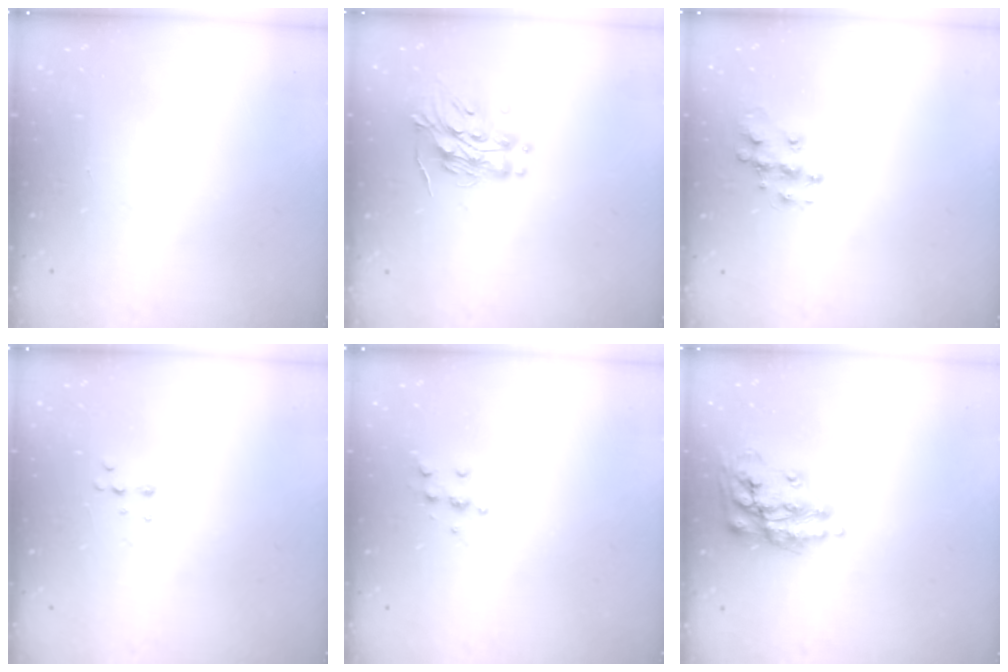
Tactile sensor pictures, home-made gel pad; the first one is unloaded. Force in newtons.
{"total": 12.2, "press": 12.1, "slide": 1.2}
{"total": 10.2, "press": 10.2, "slide": 0.7}
{"total": 4.0, "press": 4.0, "slide": 0.8}
{"total": 5.4, "press": 5.3, "slide": 0.4}
{"total": 14.8, "press": 14.7, "slide": 1.5}